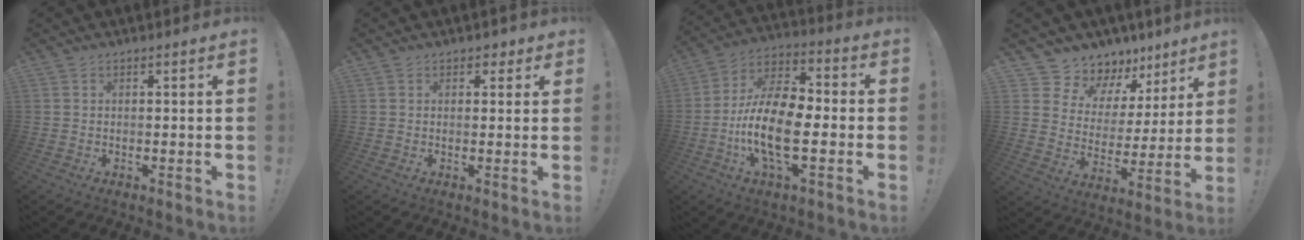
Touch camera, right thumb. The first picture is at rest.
{"total": 2.6, "force": [1.2, 2.1, 1.0], "torque": [0.004, -0.005, 0.019]}
{"total": 18.3, "force": [-4.3, 8.7, 15.5], "torque": [-0.303, 0.017, -0.071]}
{"total": 9.6, "force": [8.1, 5.0, 0.4], "torque": [-0.019, -0.080, 0.155]}